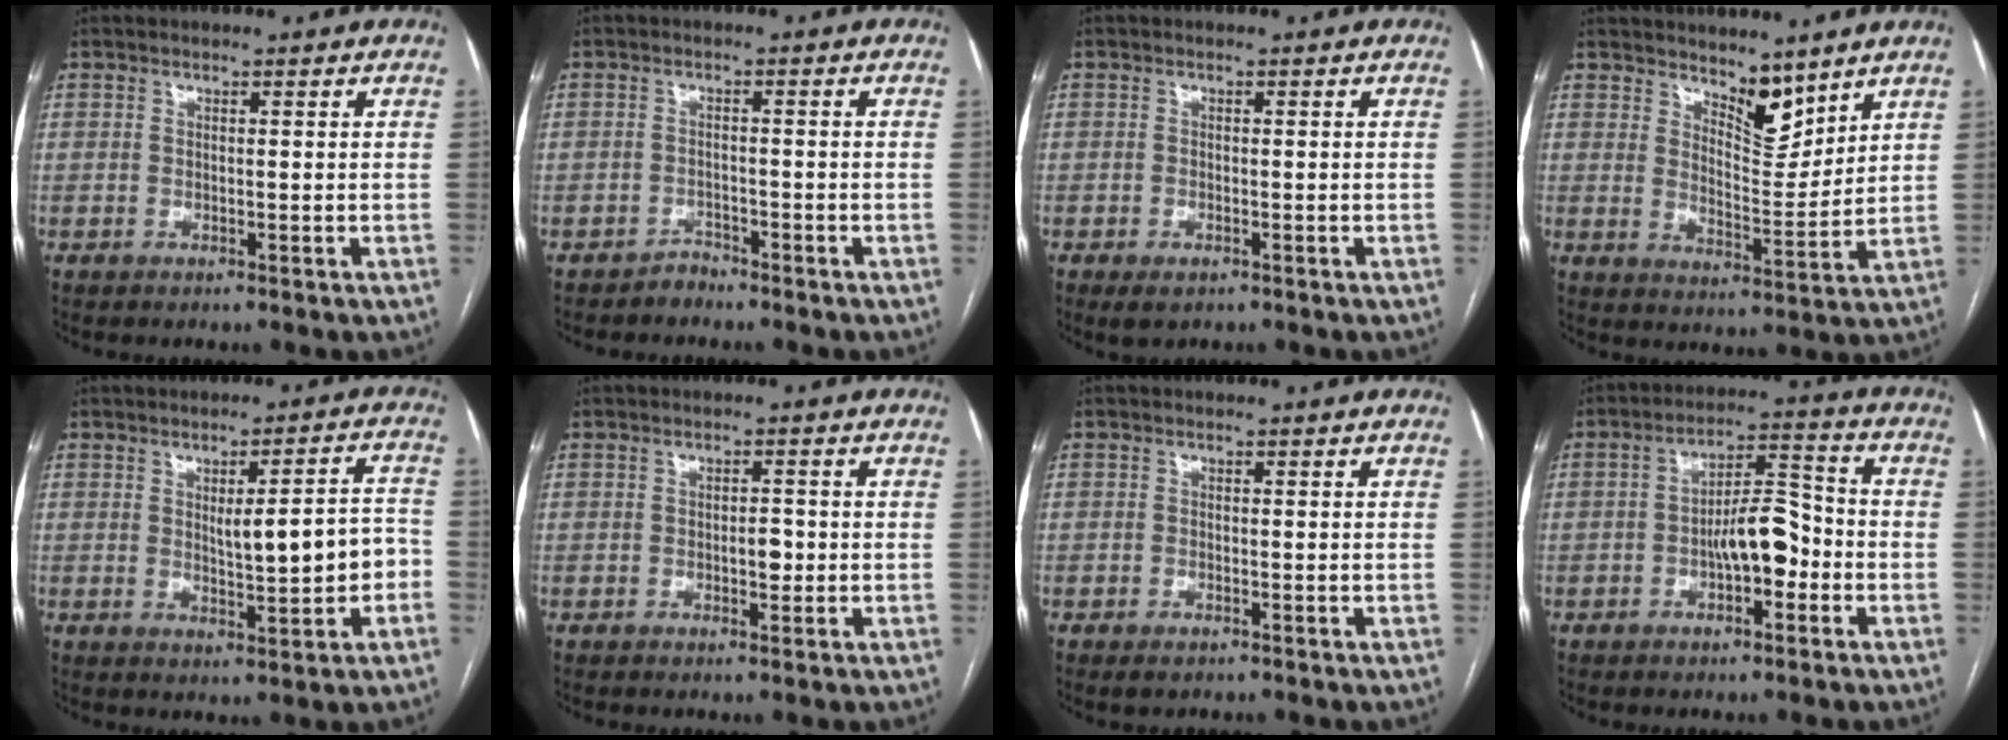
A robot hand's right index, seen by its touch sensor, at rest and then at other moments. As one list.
[{"total": 1.7, "force": [-1.6, 0.6, -0.3], "torque": [0.009, 0.001, -0.027]}, {"total": 2.2, "force": [-1.3, 1.1, 1.4], "torque": [-0.027, -0.002, -0.014]}, {"total": 6.7, "force": [5.4, 2.4, 3.2], "torque": [-0.048, -0.009, 0.098]}, {"total": 7.8, "force": [-0.8, 1.6, 7.6], "torque": [-0.104, 0.017, -0.002]}, {"total": 2.3, "force": [-0.4, 1.1, 2.0], "torque": [-0.028, 0.003, -0.004]}, {"total": 1.3, "force": [-0.8, 0.6, 0.8], "torque": [-0.014, 0.000, -0.008]}, {"total": 8.1, "force": [-2.3, 3.1, 7.1], "torque": [-0.118, 0.024, -0.037]}]